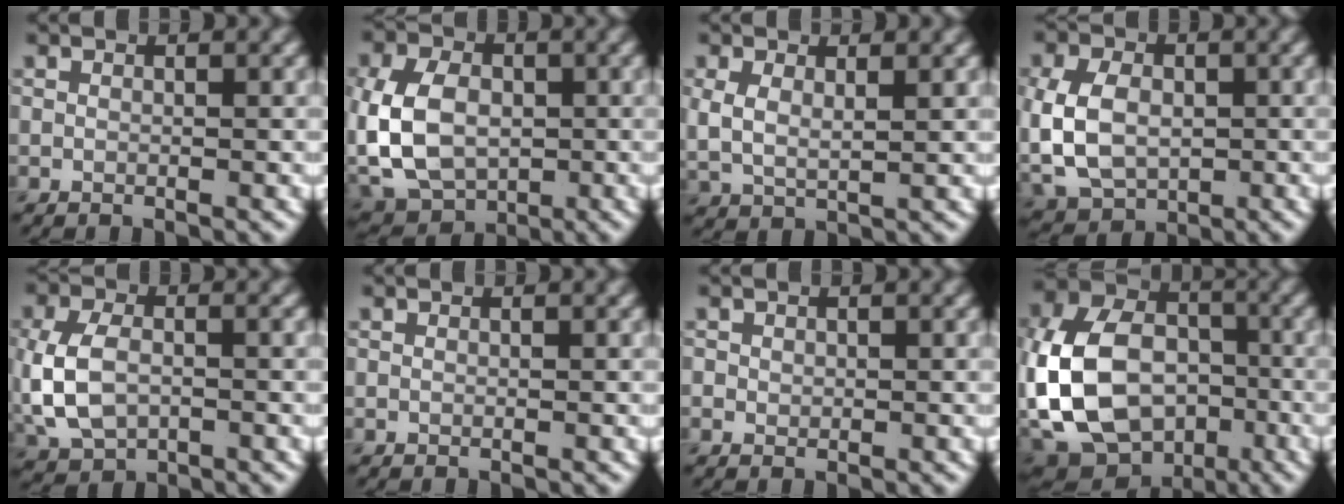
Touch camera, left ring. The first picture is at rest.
{"total": 9.2, "force": [-1.1, 6.8, 6.0], "torque": [-0.132, -0.003, -0.031]}
{"total": 3.1, "force": [0.9, 1.7, 2.4], "torque": [-0.056, -0.003, 0.021]}
{"total": 7.6, "force": [-0.8, 5.6, 5.0], "torque": [-0.113, -0.004, -0.016]}
{"total": 6.2, "force": [-0.9, 4.0, 4.6], "torque": [-0.107, -0.004, -0.018]}
{"total": 0.0}
{"total": 0.7, "force": [0.1, 0.6, 0.2], "torque": [-0.002, -0.001, 0.000]}
{"total": 15.1, "force": [-3.6, 11.3, 9.4], "torque": [-0.204, -0.012, -0.062]}